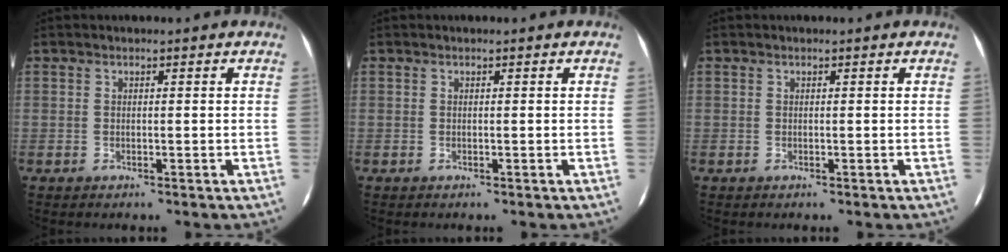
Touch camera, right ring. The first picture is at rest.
{"total": 0.0}
{"total": 0.0}